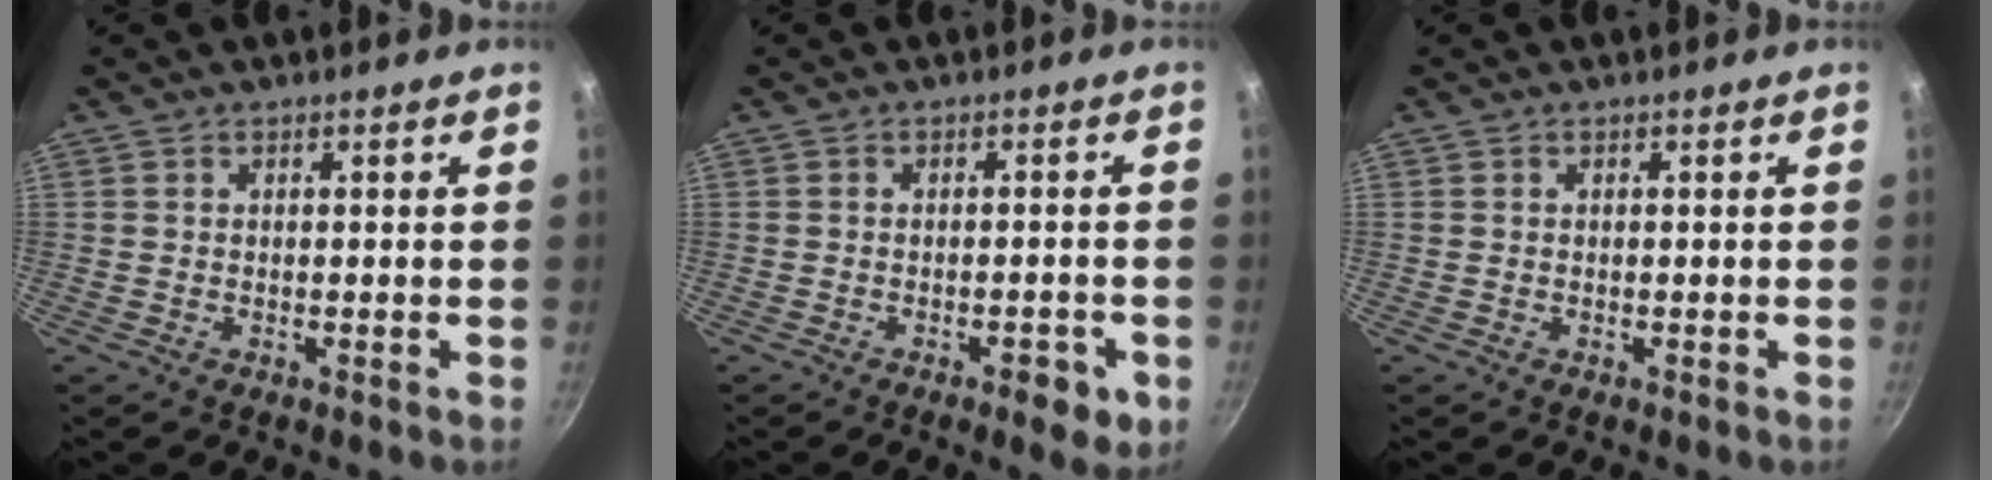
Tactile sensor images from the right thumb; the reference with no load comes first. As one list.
[{"total": 4.8, "force": [-2.2, 1.7, 3.9], "torque": [-0.041, 0.005, -0.026]}, {"total": 0.0}]